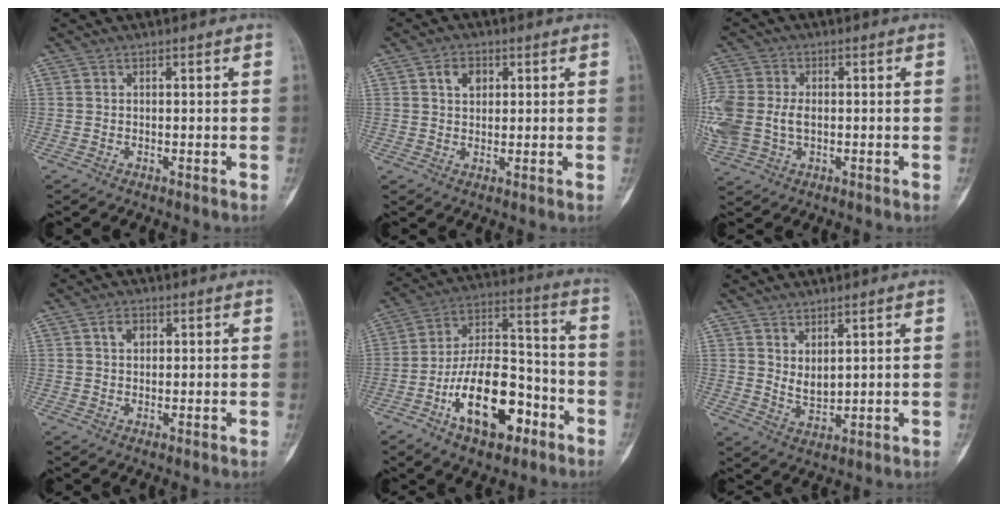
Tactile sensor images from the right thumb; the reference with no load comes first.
{"total": 3.8, "force": [1.4, 2.8, 2.3], "torque": [-0.026, -0.001, 0.023]}
{"total": 15.3, "force": [-0.8, 11.3, 10.3], "torque": [-0.288, 0.009, -0.002]}
{"total": 2.7, "force": [1.0, 1.9, 1.6], "torque": [-0.018, 0.000, 0.016]}
{"total": 18.5, "force": [-8.2, 9.4, 13.6], "torque": [-0.209, 0.068, -0.140]}
{"total": 4.0, "force": [1.8, 2.0, 3.0], "torque": [-0.047, -0.025, 0.043]}